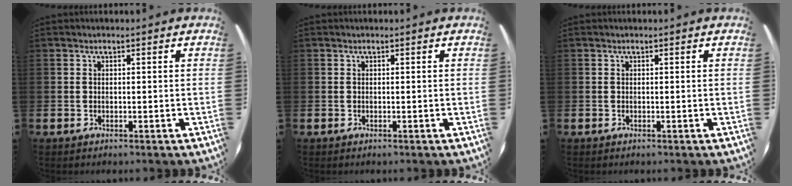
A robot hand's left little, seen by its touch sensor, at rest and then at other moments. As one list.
[{"total": 0.0}, {"total": 0.0}]